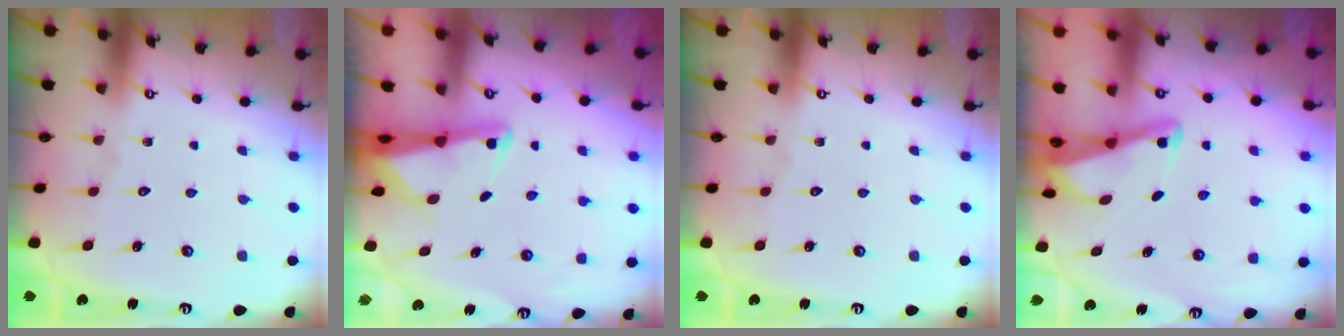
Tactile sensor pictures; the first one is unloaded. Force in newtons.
{"total": 2.6, "press": 2.6, "slide": 0.5}
{"total": 0.0}
{"total": 2.9, "press": 2.9, "slide": 0.4}